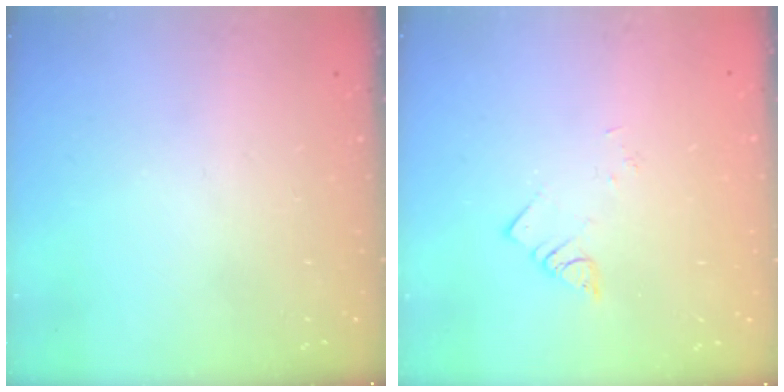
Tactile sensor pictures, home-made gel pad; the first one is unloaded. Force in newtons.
{"total": 1.9, "press": 1.9, "slide": 0.2}